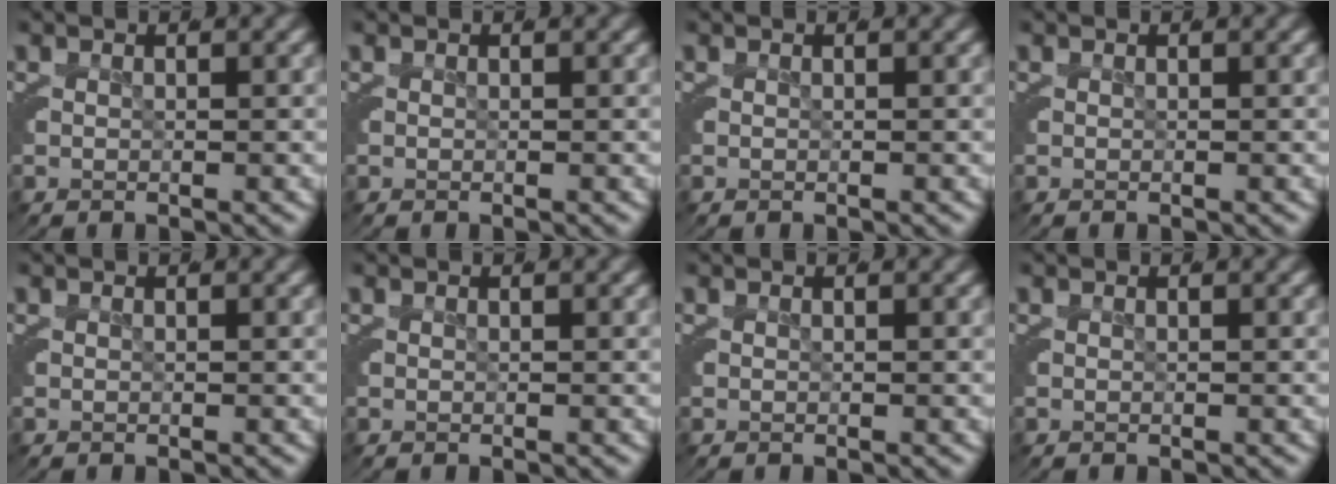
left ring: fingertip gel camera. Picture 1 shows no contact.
{"total": 0.0}
{"total": 0.0}
{"total": 0.0}
{"total": 0.0}
{"total": 0.0}
{"total": 0.0}
{"total": 0.0}